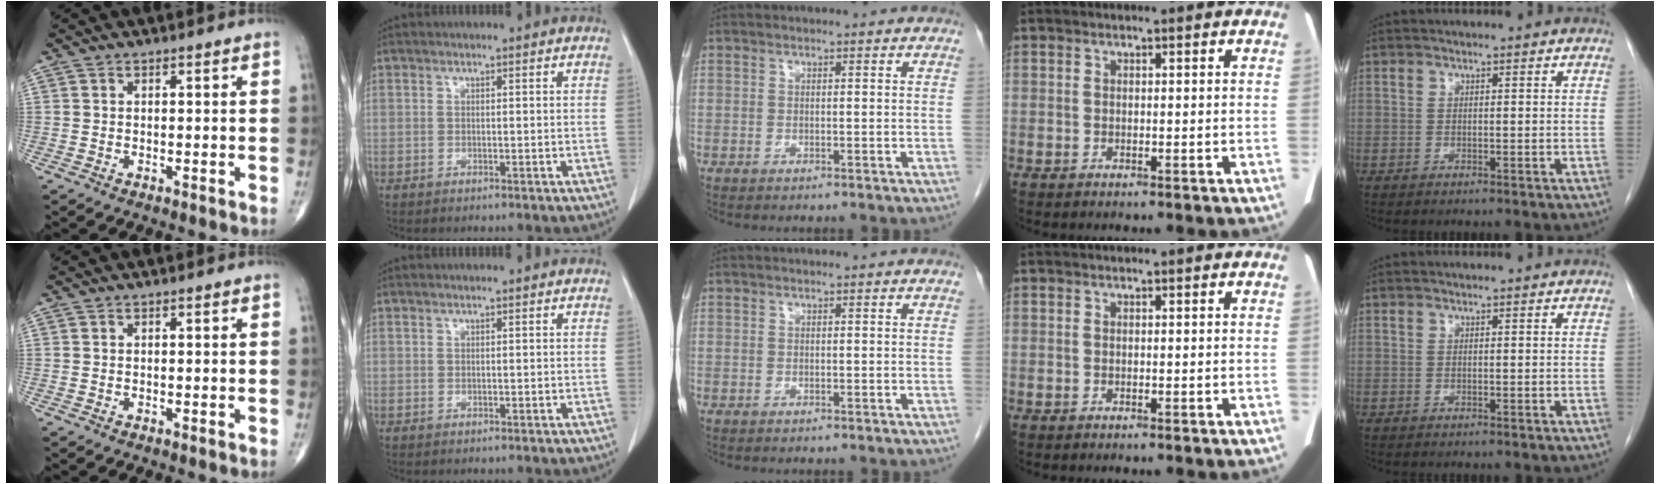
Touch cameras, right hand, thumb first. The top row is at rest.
{}